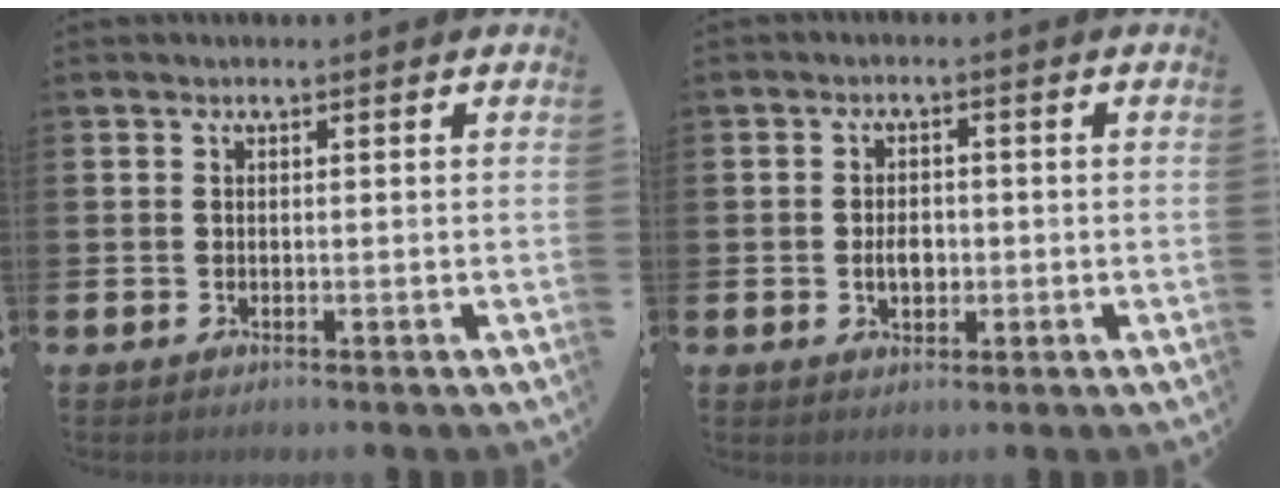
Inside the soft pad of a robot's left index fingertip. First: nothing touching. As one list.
[{"total": 2.8, "force": [-0.4, 1.9, 2.0], "torque": [-0.021, -0.003, -0.012]}]